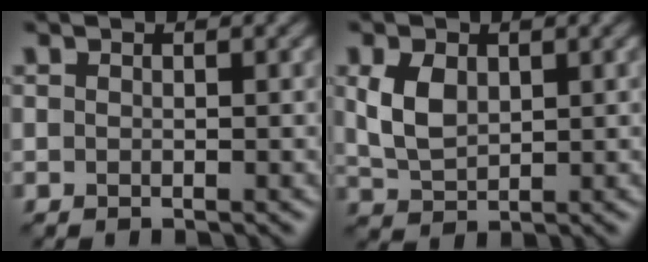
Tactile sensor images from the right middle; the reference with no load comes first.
{"total": 3.5, "force": [1.0, 2.4, 2.4], "torque": [-0.058, 0.000, 0.023]}